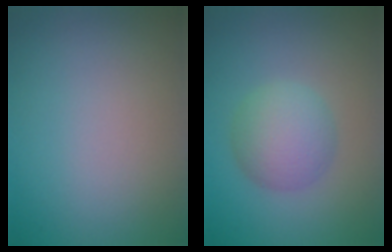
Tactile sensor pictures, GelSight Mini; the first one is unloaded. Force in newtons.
{"total": 4.2, "press": 4.2, "slide": 0.1}